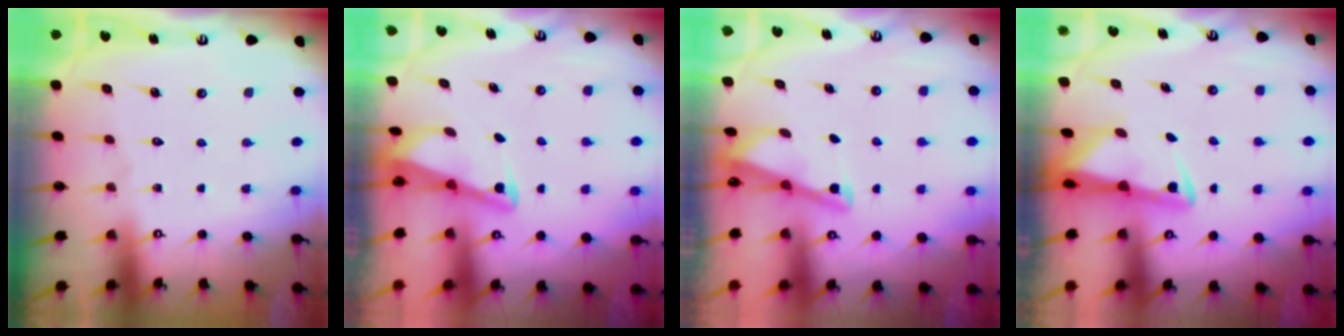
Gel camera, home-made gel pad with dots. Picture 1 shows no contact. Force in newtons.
{"total": 2.9, "press": 2.9, "slide": 0.4}
{"total": 2.9, "press": 2.9, "slide": 0.4}
{"total": 2.8, "press": 2.8, "slide": 0.4}